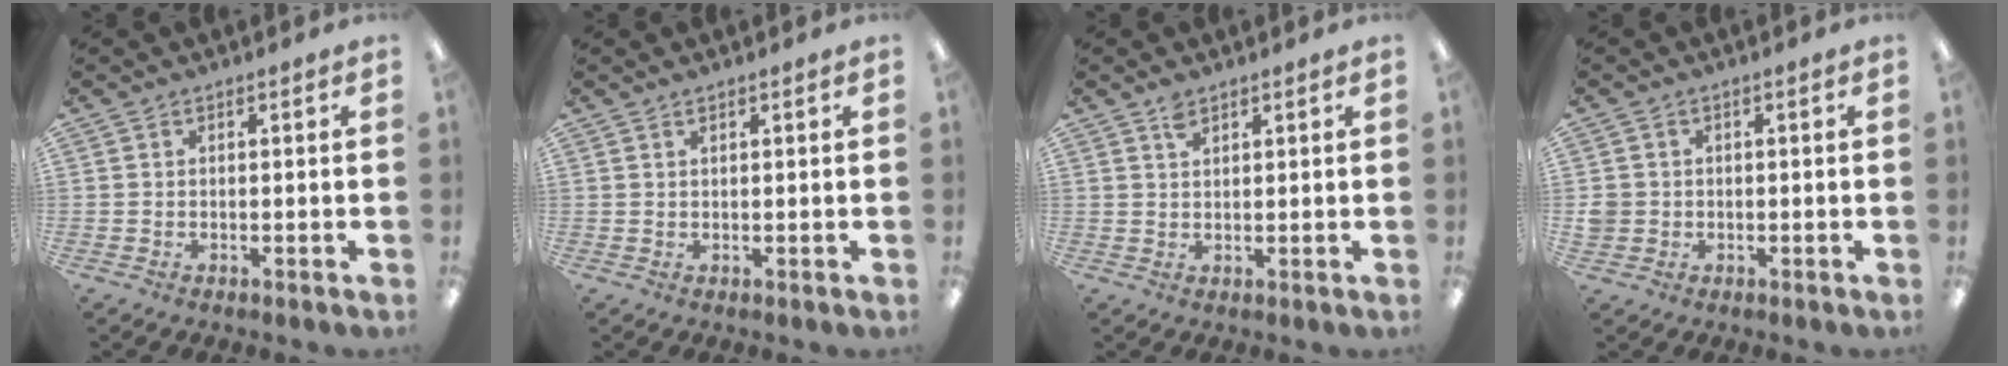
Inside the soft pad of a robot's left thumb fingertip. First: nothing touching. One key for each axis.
{"total": 0.8, "fx": 0.7, "fy": 0.3, "fz": 0.4, "tx": -0.008, "ty": 0.000, "tz": 0.012}
{"total": 2.5, "fx": 1.9, "fy": 1.2, "fz": 1.1, "tx": -0.027, "ty": -0.003, "tz": 0.037}
{"total": 2.7, "fx": -0.1, "fy": 2.7, "fz": 0.5, "tx": -0.012, "ty": 0.004, "tz": -0.001}